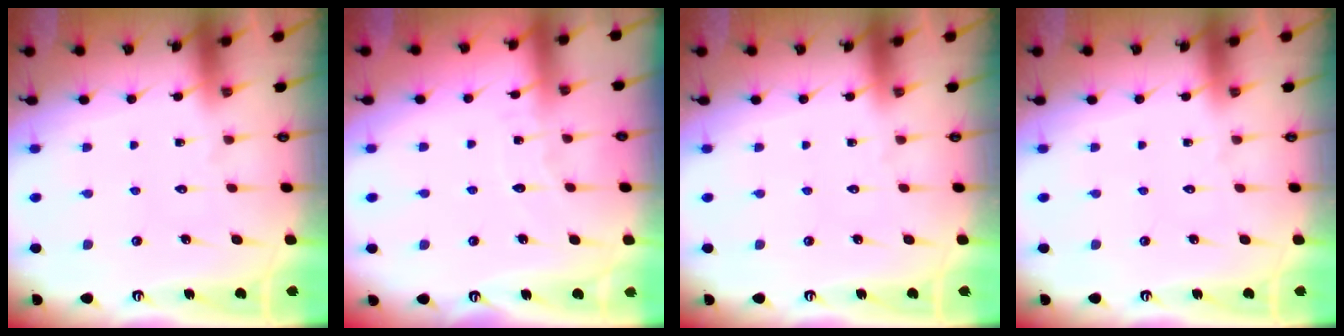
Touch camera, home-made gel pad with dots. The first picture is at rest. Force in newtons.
{"total": 3.7, "press": 3.7, "slide": 0.3}
{"total": 0.0}
{"total": 0.0}